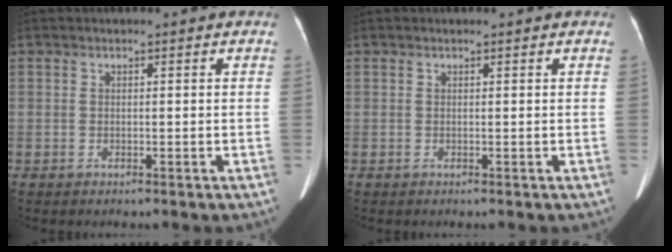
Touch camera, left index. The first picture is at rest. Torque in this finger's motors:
{"motor_torque": [0.03, -0.02, 0.02, 0.00]}